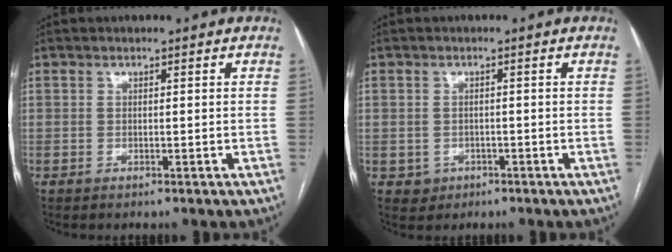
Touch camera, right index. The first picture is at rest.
{"total": 2.6, "force": [-0.9, 2.4, 0.1], "torque": [0.005, 0.008, -0.009]}